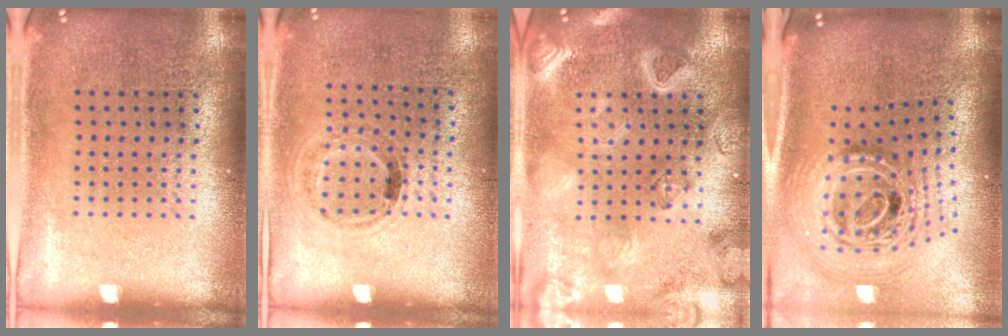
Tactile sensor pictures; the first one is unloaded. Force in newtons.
{"total": 1.1, "press": 0.8, "slide": 0.7}
{"total": 3.1, "press": 3.0, "slide": 0.9}
{"total": 2.9, "press": 2.0, "slide": 2.2}